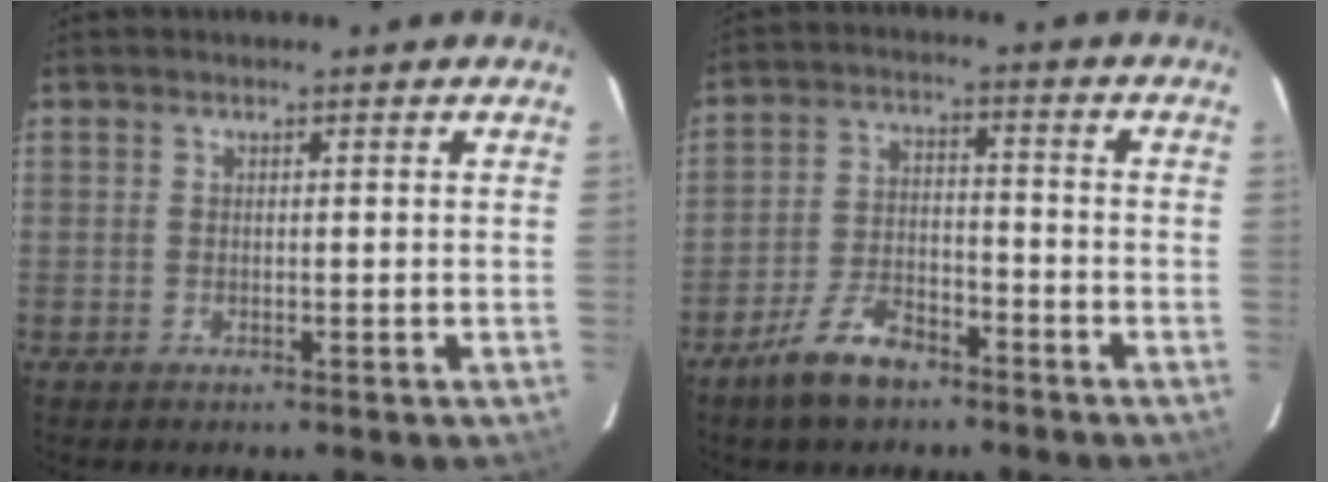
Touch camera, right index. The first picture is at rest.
{"total": 9.2, "force": [-6.6, 4.1, 4.8], "torque": [-0.110, 0.004, -0.117]}